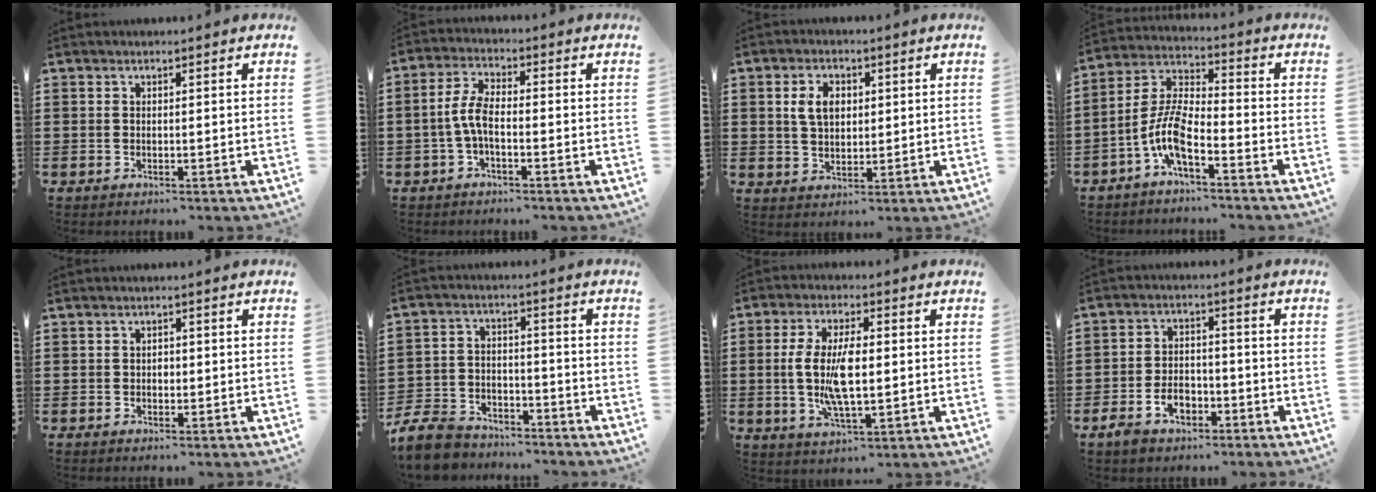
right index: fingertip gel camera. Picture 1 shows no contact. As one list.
[{"total": 5.1, "force": [-1.2, 1.8, 4.6], "torque": [-0.110, -0.003, -0.030]}, {"total": 4.7, "force": [1.1, 3.2, 3.3], "torque": [-0.074, 0.014, 0.017]}, {"total": 7.9, "force": [-4.5, 2.2, 6.1], "torque": [-0.154, -0.015, -0.092]}, {"total": 0.9, "force": [-0.1, 0.7, 0.6], "torque": [-0.013, 0.001, -0.003]}, {"total": 7.8, "force": [-7.3, 2.1, 1.7], "torque": [-0.050, 0.017, -0.146]}, {"total": 9.4, "force": [0.0, 3.6, 8.8], "torque": [-0.191, -0.004, -0.008]}, {"total": 4.8, "force": [-2.7, 3.1, 2.5], "torque": [-0.050, 0.003, -0.057]}]